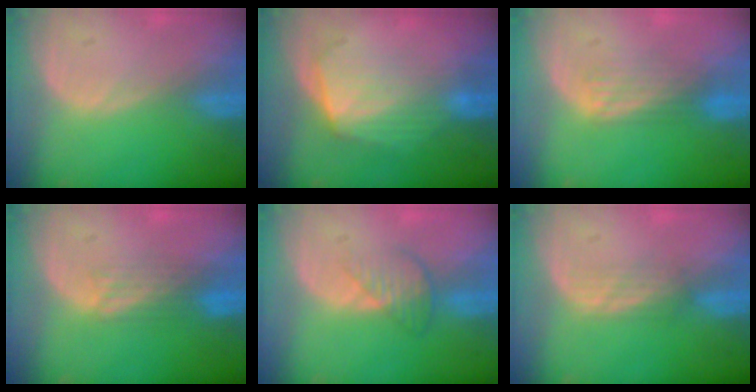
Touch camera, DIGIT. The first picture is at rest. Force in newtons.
{"total": 7.2, "press": 6.5, "slide": 3.0}
{"total": 4.0, "press": 3.5, "slide": 2.1}
{"total": 4.0, "press": 3.3, "slide": 2.3}
{"total": 3.8, "press": 3.4, "slide": 1.6}
{"total": 2.1, "press": 2.1, "slide": 0.3}